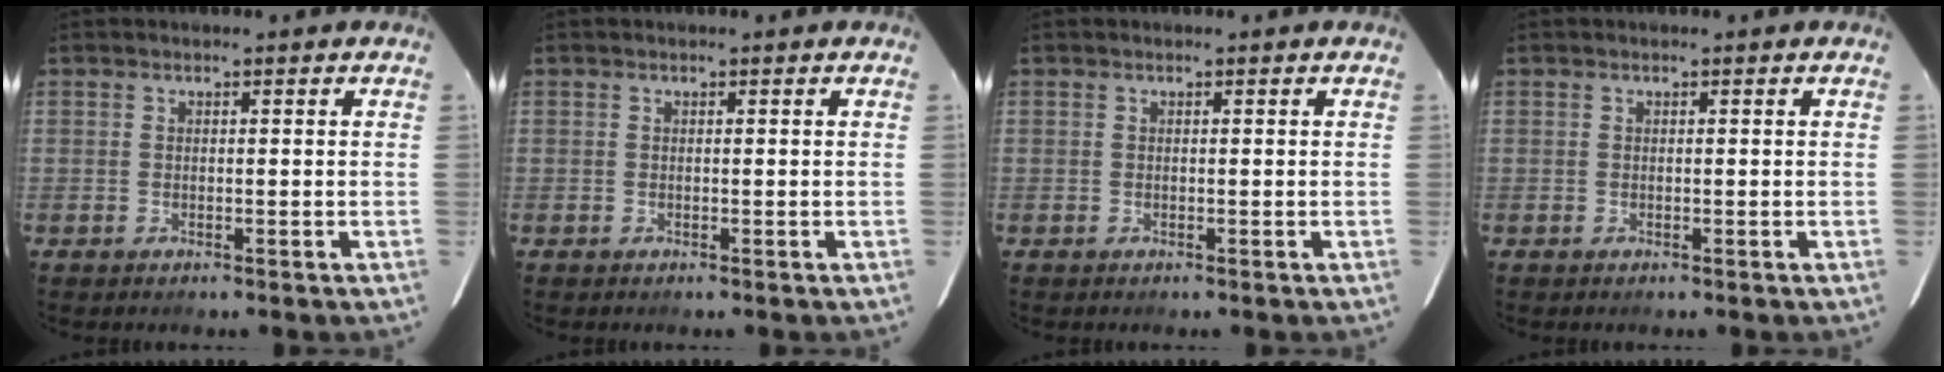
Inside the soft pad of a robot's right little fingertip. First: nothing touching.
{"total": 0.0}
{"total": 0.0}
{"total": 0.0}